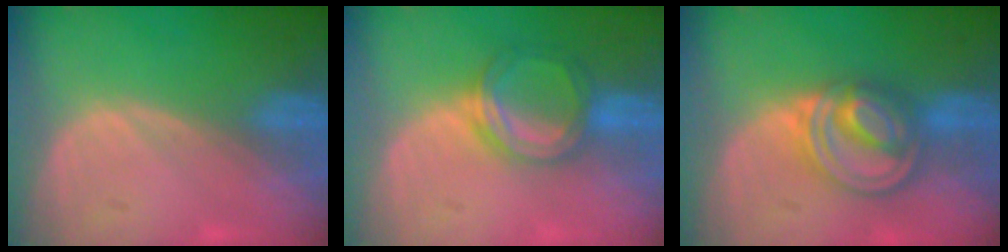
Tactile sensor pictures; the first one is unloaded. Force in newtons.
{"total": 5.1, "press": 5.0, "slide": 1.1}
{"total": 7.9, "press": 6.9, "slide": 3.8}